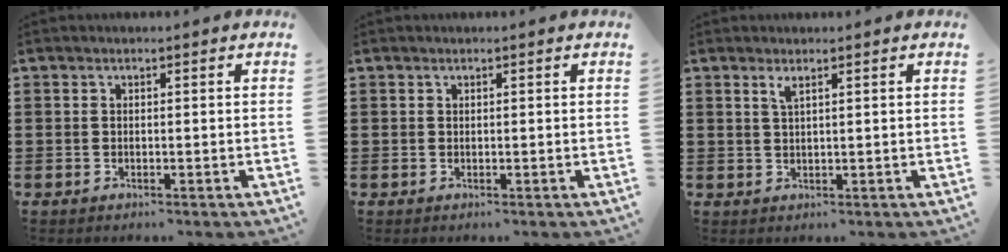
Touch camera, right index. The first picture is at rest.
{"total": 0.0}
{"total": 1.6, "force": [1.0, 0.2, 1.3], "torque": [-0.028, 0.001, 0.017]}